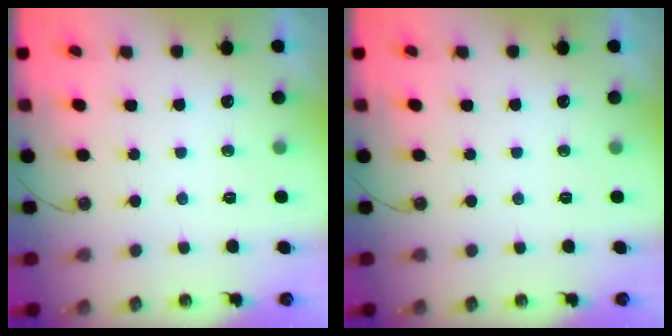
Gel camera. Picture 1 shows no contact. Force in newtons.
{"total": 0.0}